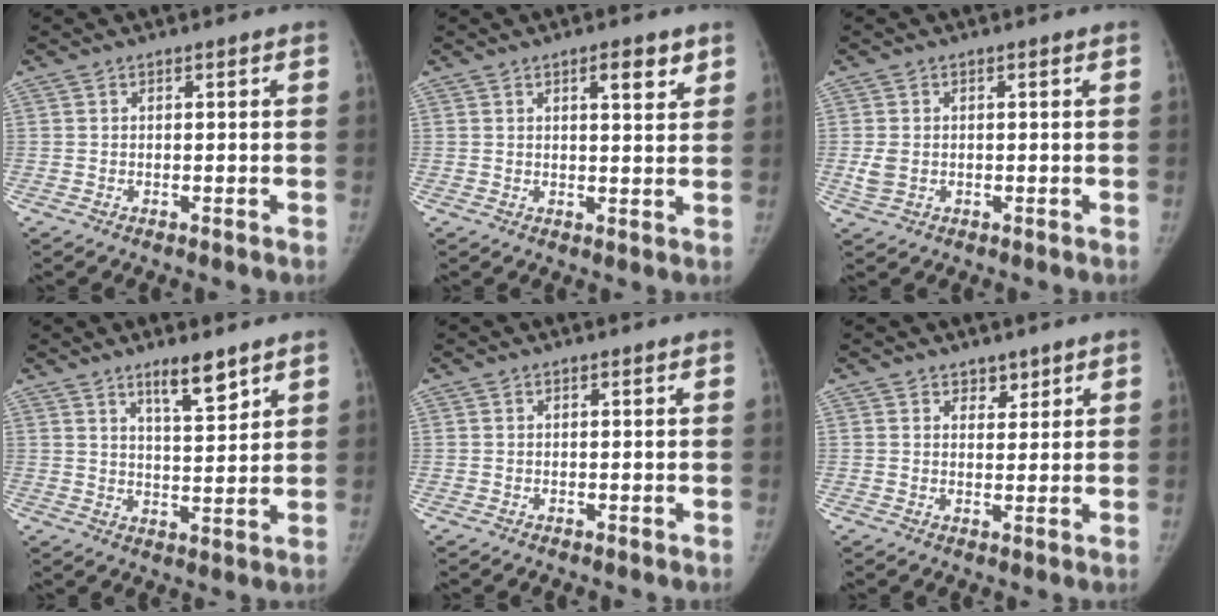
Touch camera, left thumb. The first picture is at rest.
{"total": 4.6, "force": [2.7, 1.4, 3.5], "torque": [-0.039, -0.015, 0.039]}
{"total": 2.8, "force": [-0.3, 2.1, 1.8], "torque": [-0.043, 0.000, -0.004]}
{"total": 6.6, "force": [4.7, 1.4, 4.4], "torque": [-0.058, -0.036, 0.079]}
{"total": 0.0}
{"total": 2.4, "force": [1.9, 1.5, 0.5], "torque": [0.015, -0.011, 0.026]}